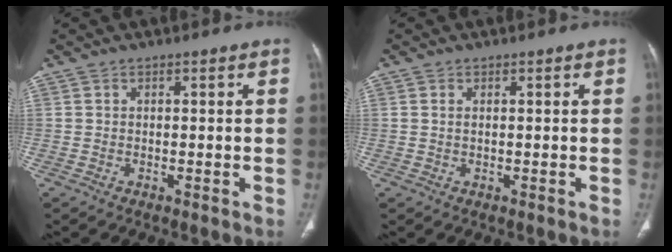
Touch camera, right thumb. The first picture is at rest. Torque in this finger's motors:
{"motor_torque": [0.16, -0.39, 0.35, -0.03, -0.03]}